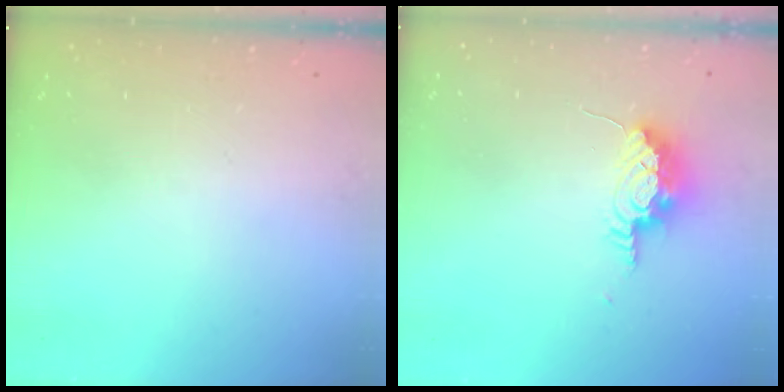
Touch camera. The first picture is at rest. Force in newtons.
{"total": 9.1, "press": 8.6, "slide": 3.0}